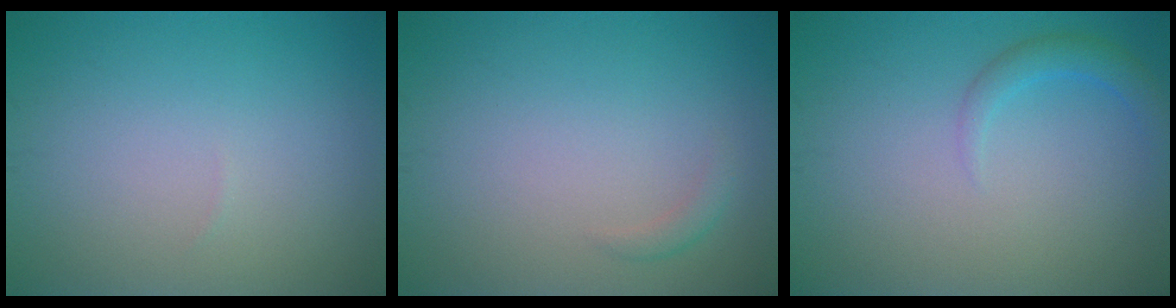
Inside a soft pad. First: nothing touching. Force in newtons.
{"total": 0.9, "press": 0.9, "slide": 0.0}
{"total": 1.8, "press": 1.8, "slide": 0.2}